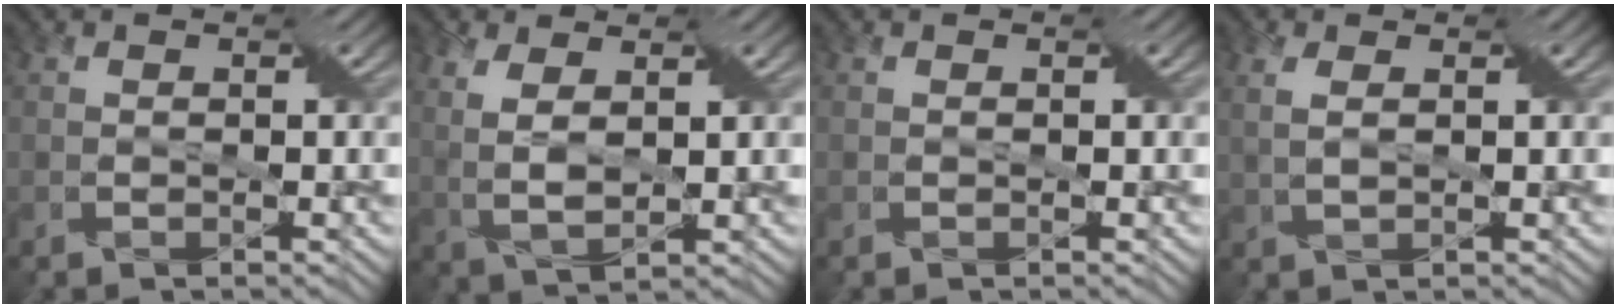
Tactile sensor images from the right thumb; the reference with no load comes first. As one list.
[{"total": 4.9, "force": [1.8, 2.0, 4.1], "torque": [-0.101, 0.003, 0.037]}, {"total": 0.0}, {"total": 2.5, "force": [0.8, 0.9, 2.2], "torque": [-0.053, 0.002, 0.018]}]